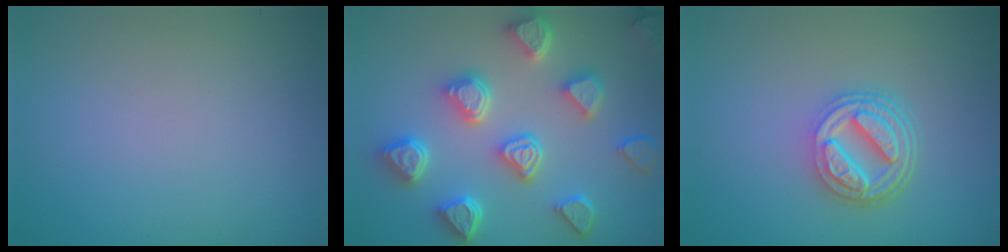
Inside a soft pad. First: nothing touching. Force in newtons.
{"total": 6.9, "press": 6.1, "slide": 3.3}
{"total": 5.2, "press": 3.9, "slide": 3.4}